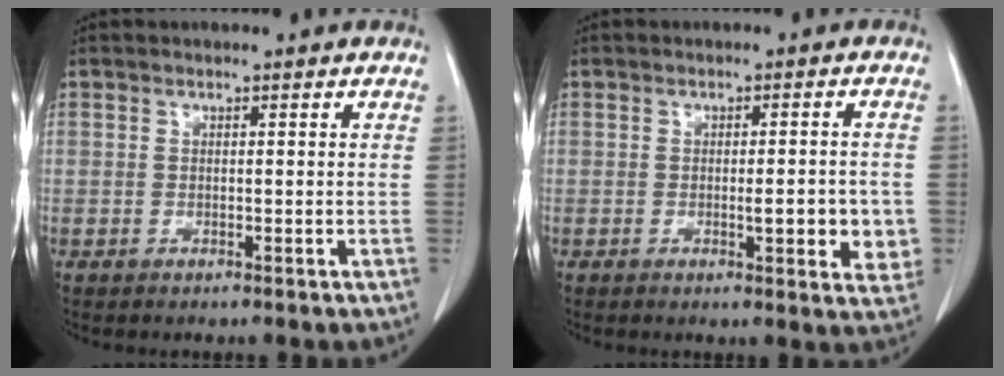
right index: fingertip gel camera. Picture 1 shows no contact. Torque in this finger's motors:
{"motor_torque": [0.55, -0.12, 0.12, 0.04]}